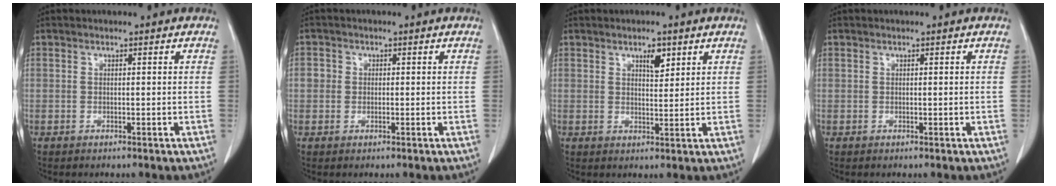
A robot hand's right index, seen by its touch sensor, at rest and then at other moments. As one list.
[{"total": 2.1, "force": [0.1, 1.9, 0.7], "torque": [-0.005, 0.008, 0.002]}, {"total": 3.1, "force": [1.8, 1.1, 2.2], "torque": [-0.036, -0.003, 0.032]}, {"total": 0.0}]